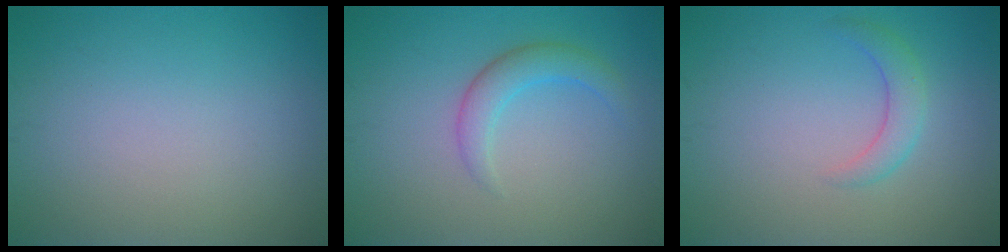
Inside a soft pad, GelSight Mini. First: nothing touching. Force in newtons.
{"total": 2.5, "press": 2.5, "slide": 0.0}
{"total": 2.0, "press": 2.0, "slide": 0.1}